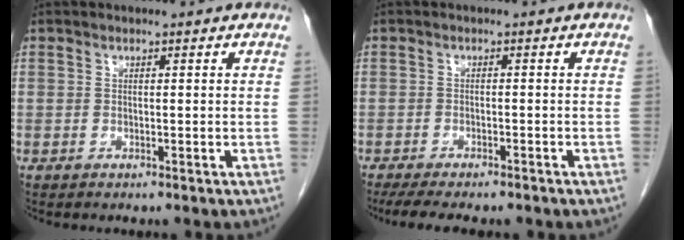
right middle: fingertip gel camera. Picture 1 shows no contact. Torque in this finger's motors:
{"motor_torque": [1.14, -1.00, 0.16, 0.05]}